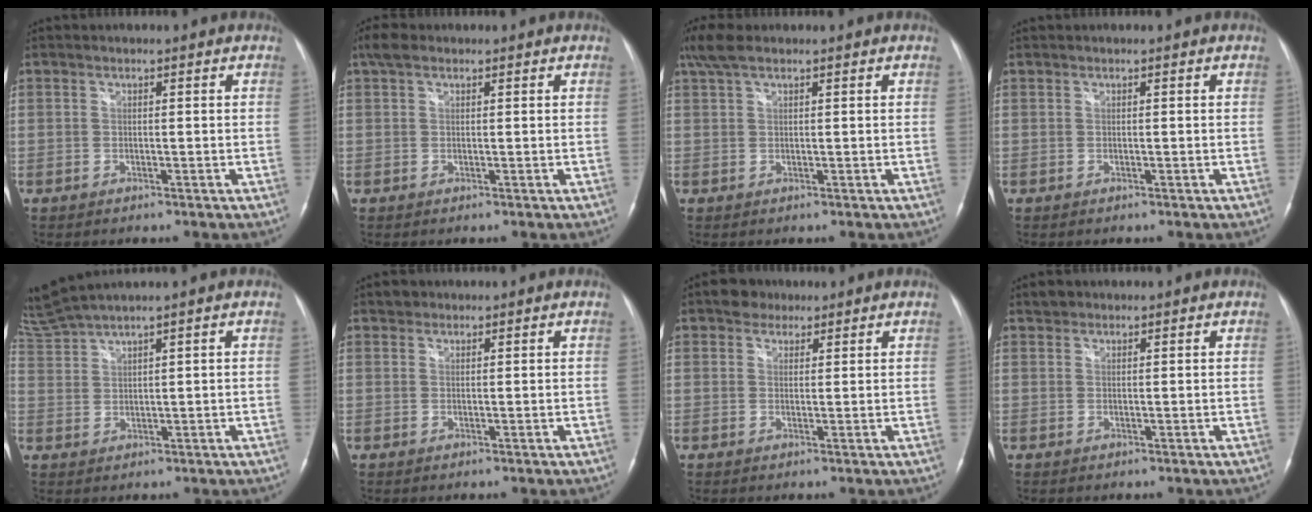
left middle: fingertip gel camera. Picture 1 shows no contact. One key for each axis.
{"total": 2.6, "fx": 1.7, "fy": 1.3, "fz": 1.4, "tx": -0.034, "ty": 0.025, "tz": 0.033}
{"total": 4.0, "fx": 2.9, "fy": 1.2, "fz": 2.6, "tx": -0.063, "ty": 0.027, "tz": 0.060}
{"total": 0.0}
{"total": 6.1, "fx": 6.0, "fy": -1.4, "fz": 0.4, "tx": -0.029, "ty": 0.002, "tz": 0.133}
{"total": 1.4, "fx": 1.0, "fy": 0.9, "fz": 0.1, "tx": 0.004, "ty": 0.008, "tz": 0.012}
{"total": 3.2, "fx": 2.2, "fy": 2.1, "fz": 0.6, "tx": -0.013, "ty": 0.014, "tz": 0.035}
{"total": 1.3, "fx": 1.0, "fy": 0.8, "fz": 0.1, "tx": 0.001, "ty": 0.009, "tz": 0.015}